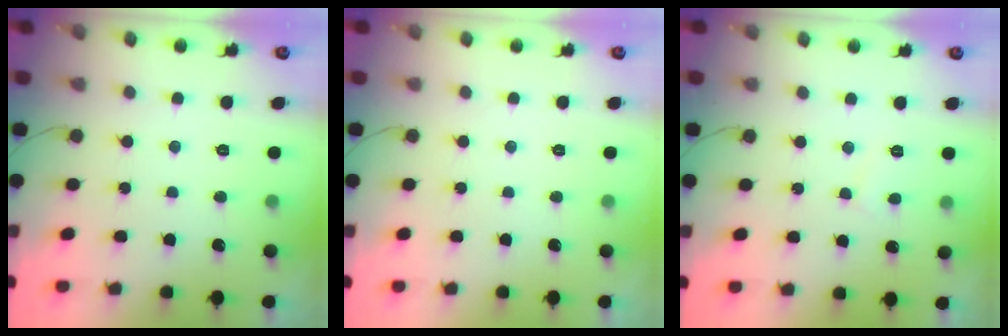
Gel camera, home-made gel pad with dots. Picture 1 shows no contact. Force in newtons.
{"total": 0.0}
{"total": 2.9, "press": 2.9, "slide": 0.3}